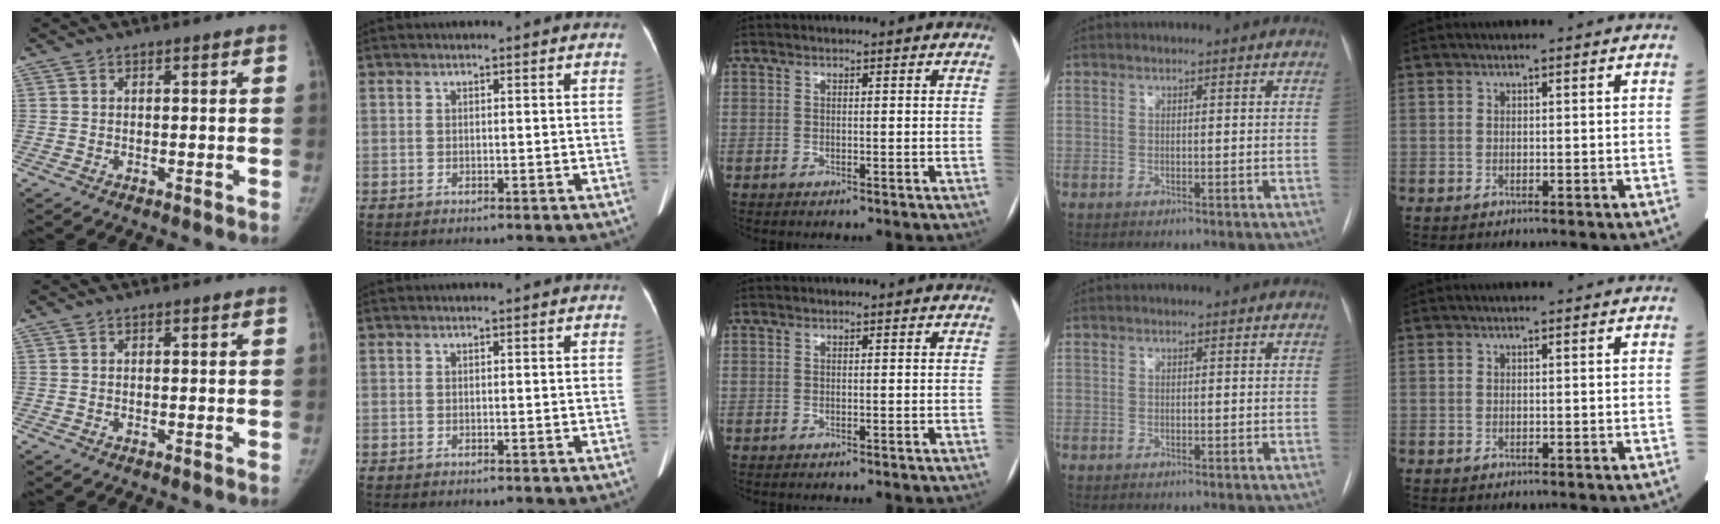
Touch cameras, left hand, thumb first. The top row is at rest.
{}